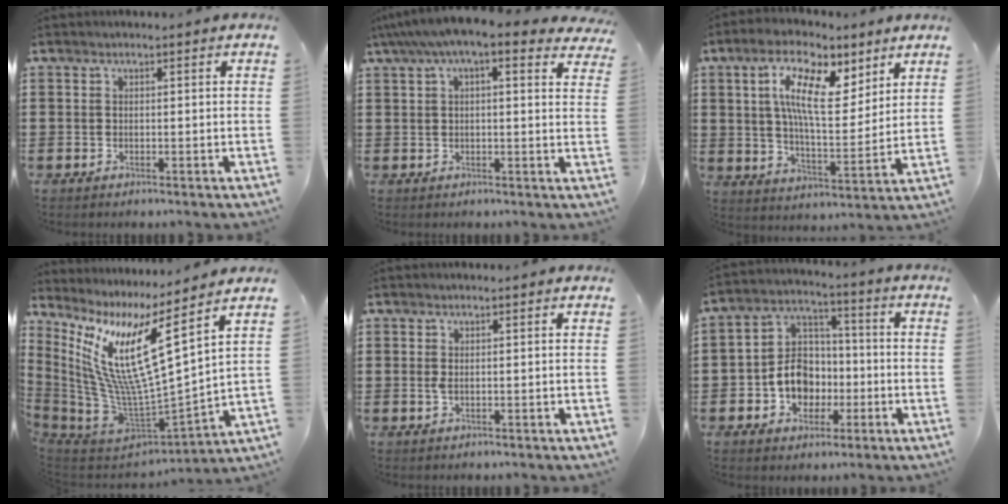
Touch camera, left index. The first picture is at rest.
{"total": 6.2, "force": [4.1, 1.1, 4.5], "torque": [-0.098, -0.005, 0.070]}
{"total": 12.7, "force": [6.7, 4.7, 9.6], "torque": [-0.178, -0.014, 0.118]}
{"total": 13.5, "force": [4.7, 2.9, 12.3], "torque": [-0.276, -0.047, 0.065]}
{"total": 1.0, "force": [0.0, 0.4, 0.9], "torque": [-0.020, 0.001, -0.001]}
{"total": 8.2, "force": [-2.3, 7.1, 3.4], "torque": [-0.087, 0.013, -0.045]}